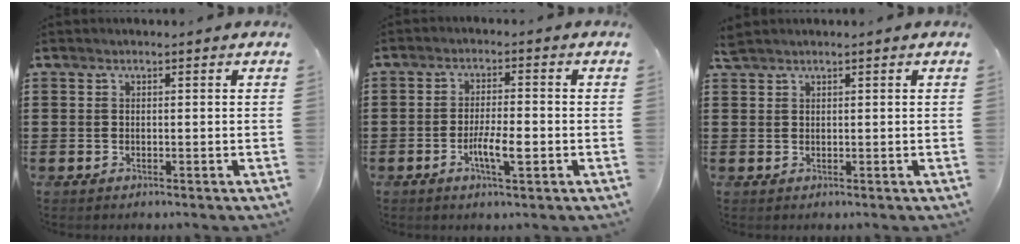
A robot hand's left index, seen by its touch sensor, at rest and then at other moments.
{"total": 5.0, "force": [-1.7, 1.1, 4.6], "torque": [-0.089, -0.001, -0.033]}
{"total": 1.2, "force": [1.1, 0.2, 0.4], "torque": [-0.011, 0.000, 0.022]}